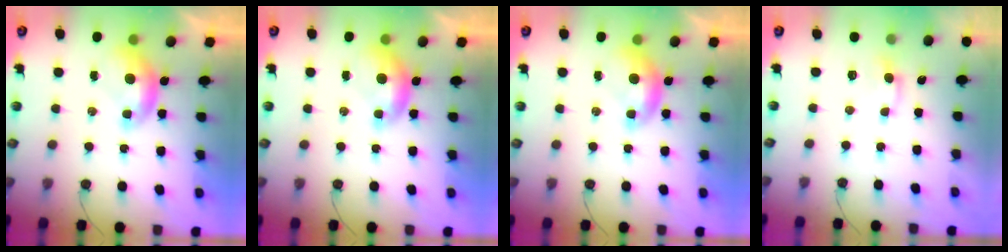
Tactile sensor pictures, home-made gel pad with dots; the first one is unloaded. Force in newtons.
{"total": 0.0}
{"total": 0.0}
{"total": 0.8, "press": 0.6, "slide": 0.5}